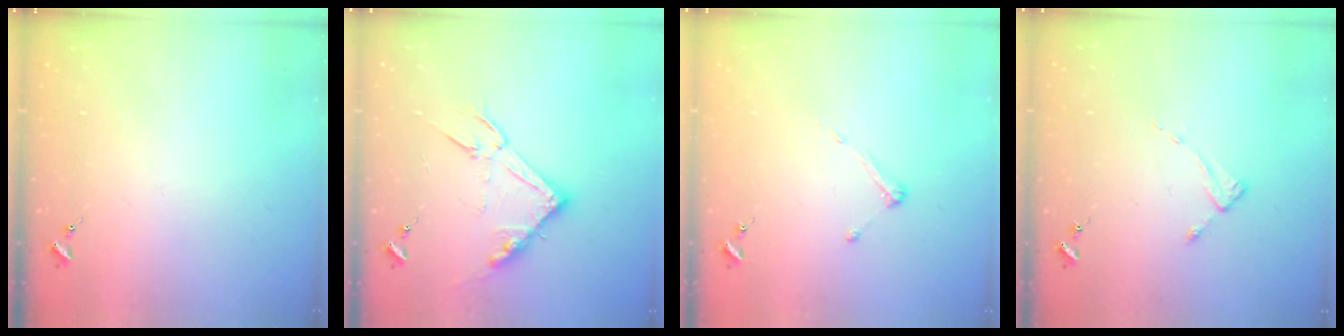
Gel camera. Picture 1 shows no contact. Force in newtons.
{"total": 14.8, "press": 14.8, "slide": 0.4}
{"total": 3.2, "press": 3.2, "slide": 0.4}
{"total": 2.6, "press": 2.6, "slide": 0.4}